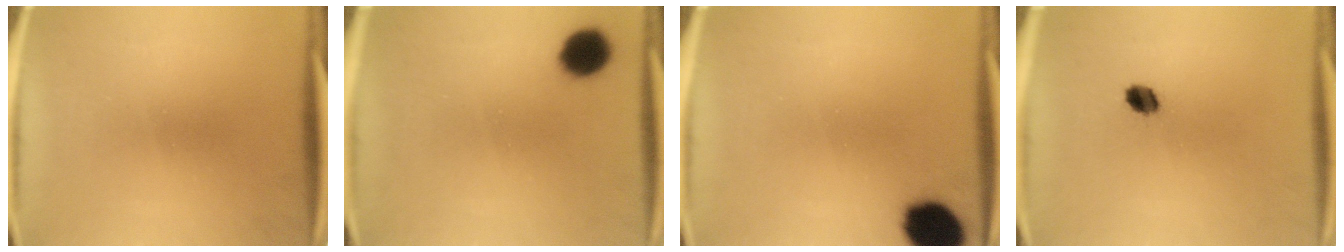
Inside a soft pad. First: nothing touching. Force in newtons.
{"total": 6.8}
{"total": 12.1}
{"total": 3.2}